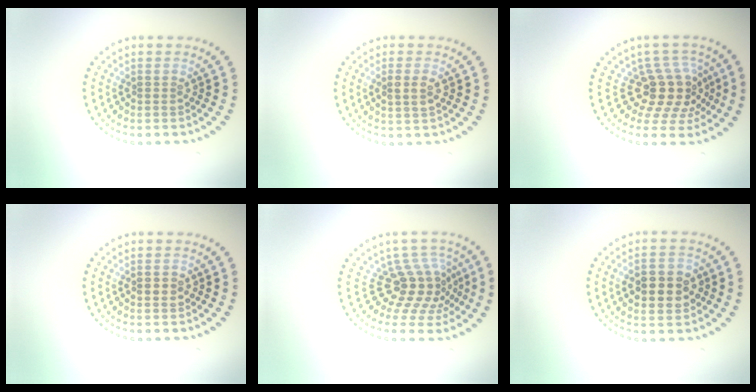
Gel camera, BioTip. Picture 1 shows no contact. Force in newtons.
{"total": 1.8, "press": 1.8, "slide": 0.2}
{"total": 4.4, "press": 3.4, "slide": 2.9}
{"total": 1.7, "press": 1.7, "slide": 0.1}
{"total": 4.3, "press": 2.9, "slide": 3.1}
{"total": 4.6, "press": 4.6, "slide": 0.3}